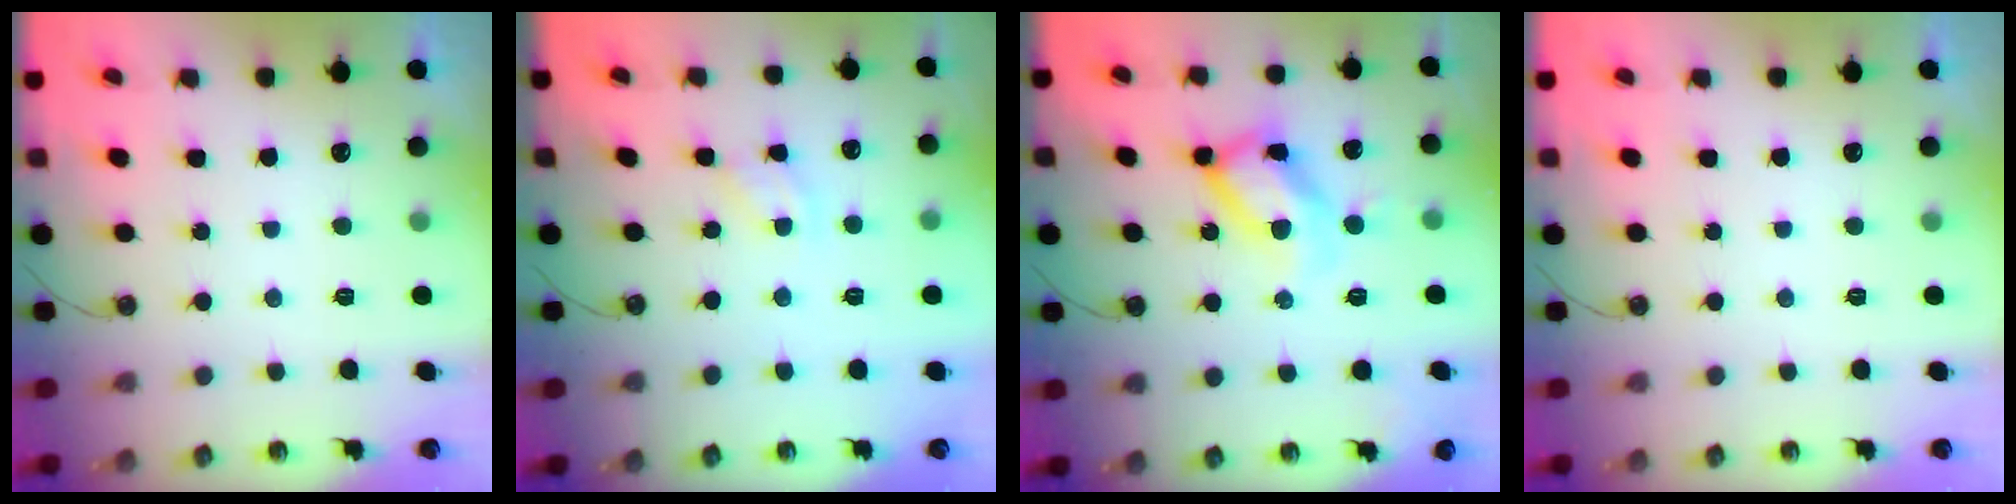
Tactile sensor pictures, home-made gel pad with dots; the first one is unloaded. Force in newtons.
{"total": 3.3, "press": 3.2, "slide": 0.4}
{"total": 14.9, "press": 14.9, "slide": 0.7}
{"total": 0.0}